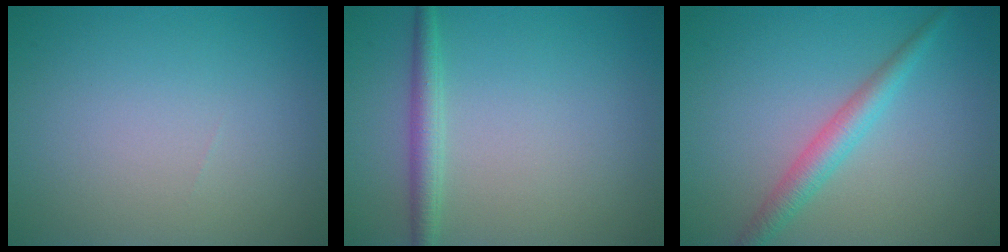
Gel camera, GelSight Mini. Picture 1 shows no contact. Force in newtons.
{"total": 2.1, "press": 2.1, "slide": 0.0}
{"total": 2.8, "press": 2.8, "slide": 0.1}